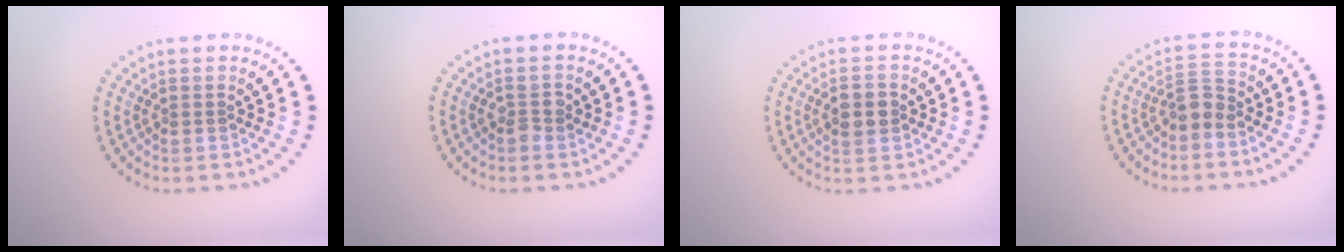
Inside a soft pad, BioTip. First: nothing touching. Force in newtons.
{"total": 1.2, "press": 1.1, "slide": 0.1}
{"total": 2.8, "press": 2.8, "slide": 0.2}
{"total": 2.2, "press": 1.8, "slide": 1.3}